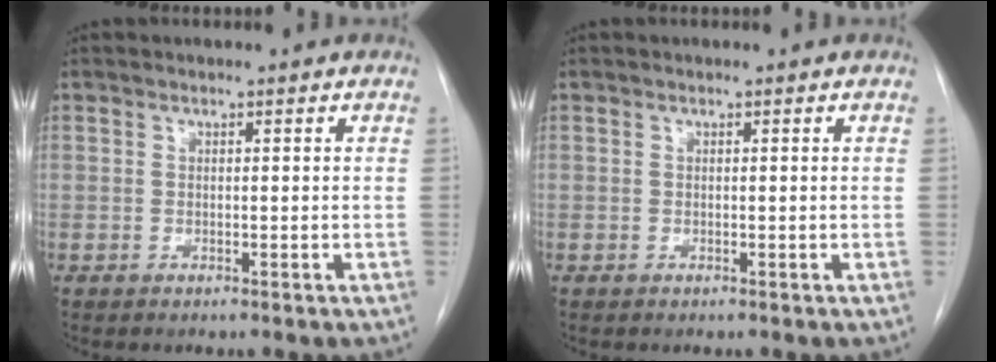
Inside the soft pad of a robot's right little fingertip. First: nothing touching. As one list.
[{"total": 0.0}]